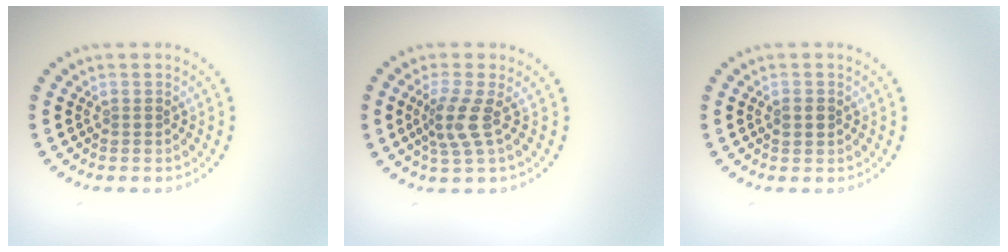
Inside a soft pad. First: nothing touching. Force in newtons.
{"total": 2.9, "press": 2.2, "slide": 1.8}
{"total": 1.2, "press": 1.2, "slide": 0.2}